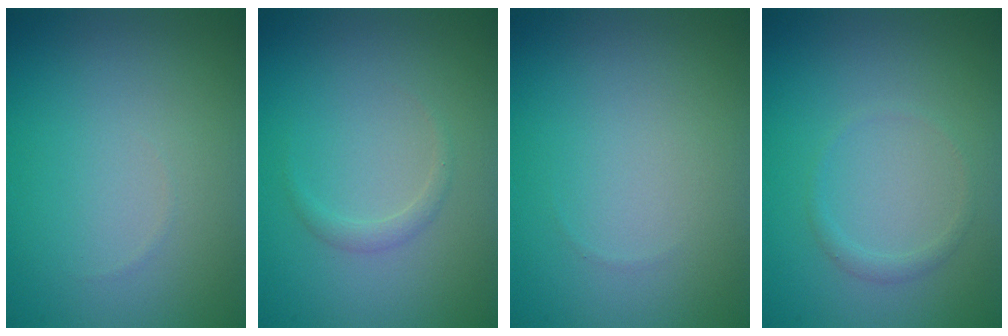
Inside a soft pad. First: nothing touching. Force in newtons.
{"total": 1.0, "press": 1.0, "slide": 0.0}
{"total": 0.0}
{"total": 0.9, "press": 0.8, "slide": 0.1}